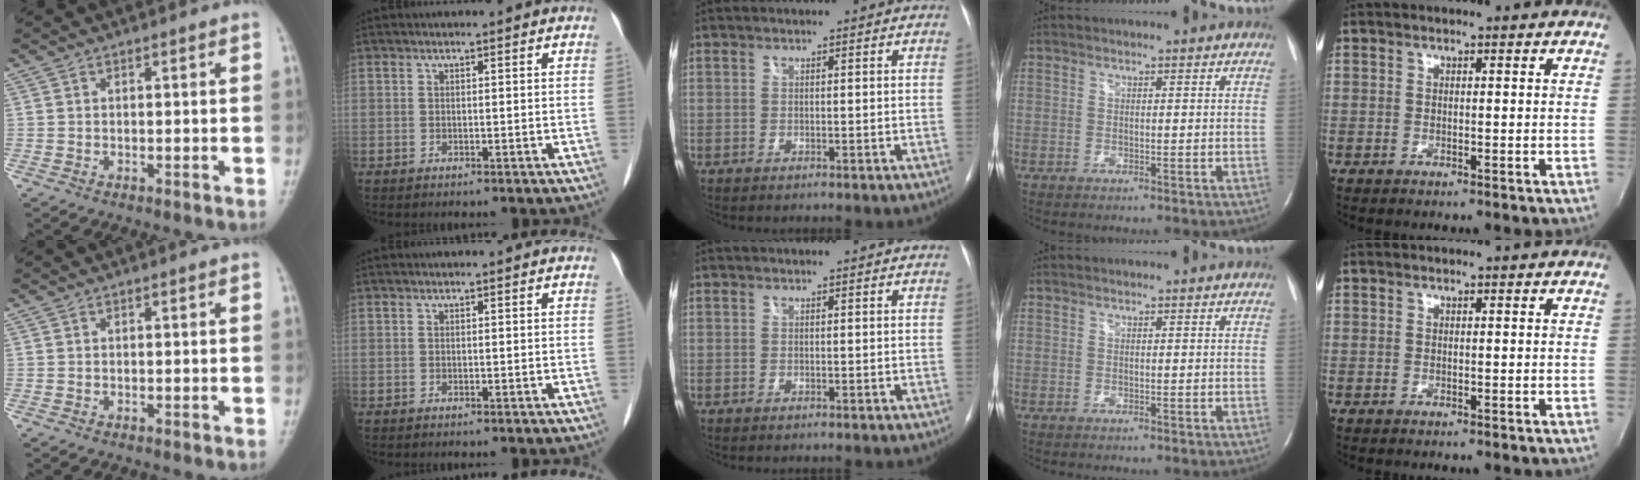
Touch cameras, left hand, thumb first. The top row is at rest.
{}